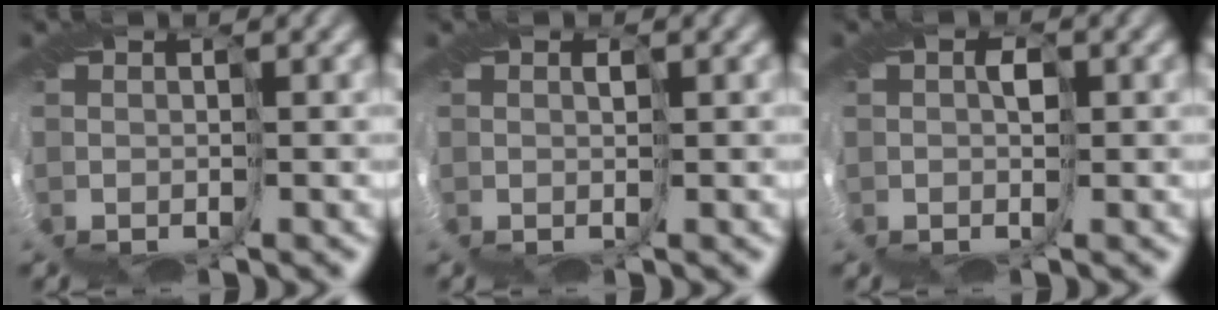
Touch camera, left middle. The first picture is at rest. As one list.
[{"total": 0.0}, {"total": 1.0, "force": [0.1, 0.5, 0.8], "torque": [-0.014, 0.003, 0.003]}]